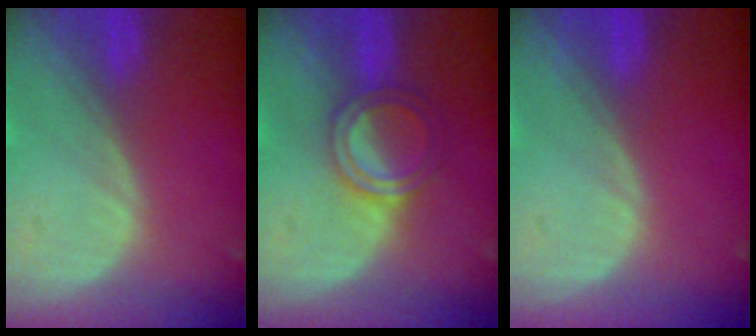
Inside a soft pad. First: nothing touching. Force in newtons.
{"total": 5.1, "press": 4.7, "slide": 1.9}
{"total": 0.0}